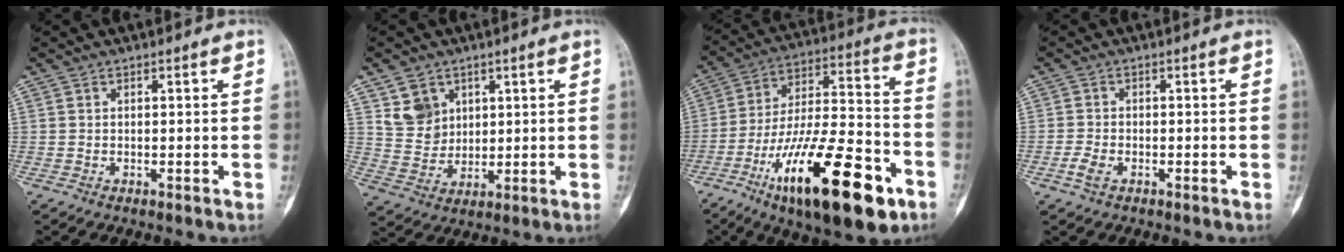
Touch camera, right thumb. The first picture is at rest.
{"total": 7.5, "force": [3.6, 6.1, 2.6], "torque": [-0.023, -0.022, 0.077]}
{"total": 26.7, "force": [-12.9, 8.9, 21.6], "torque": [-0.347, 0.060, -0.208]}
{"total": 2.6, "force": [-1.3, 1.4, 1.8], "torque": [-0.043, 0.006, -0.027]}